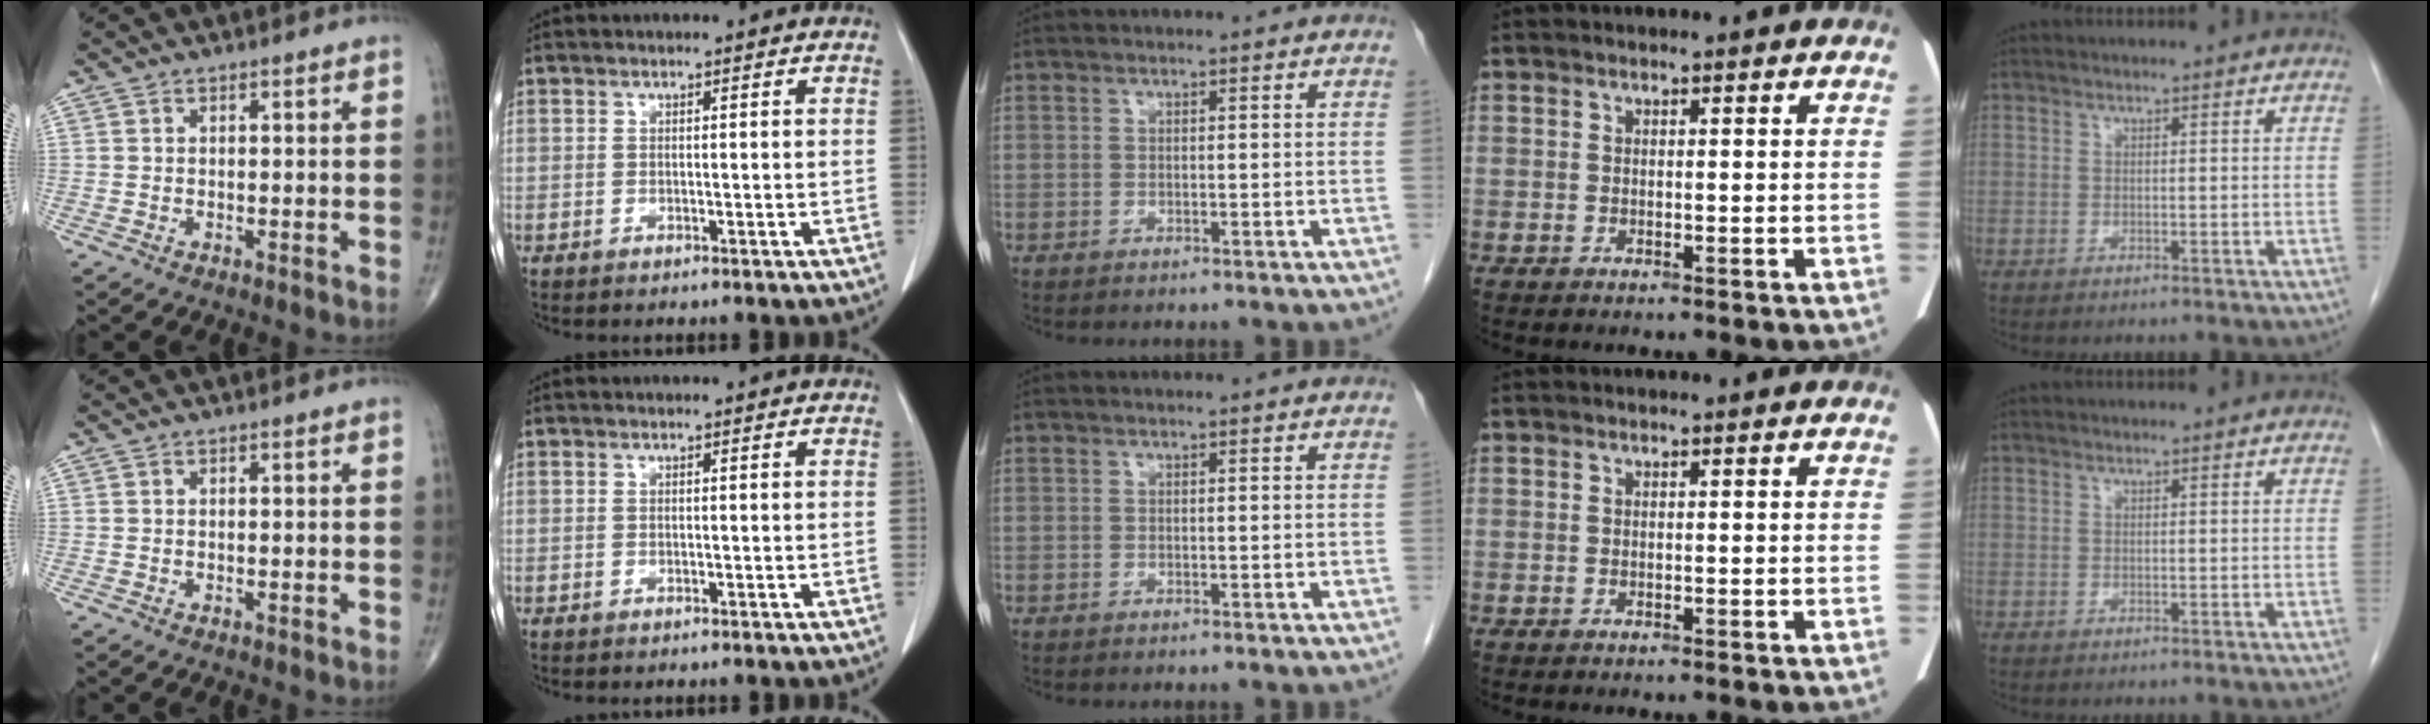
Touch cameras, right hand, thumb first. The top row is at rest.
{}